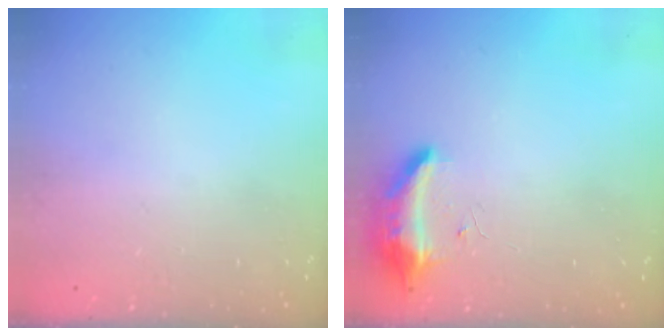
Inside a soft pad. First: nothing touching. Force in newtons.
{"total": 18.4, "press": 10.9, "slide": 14.8}